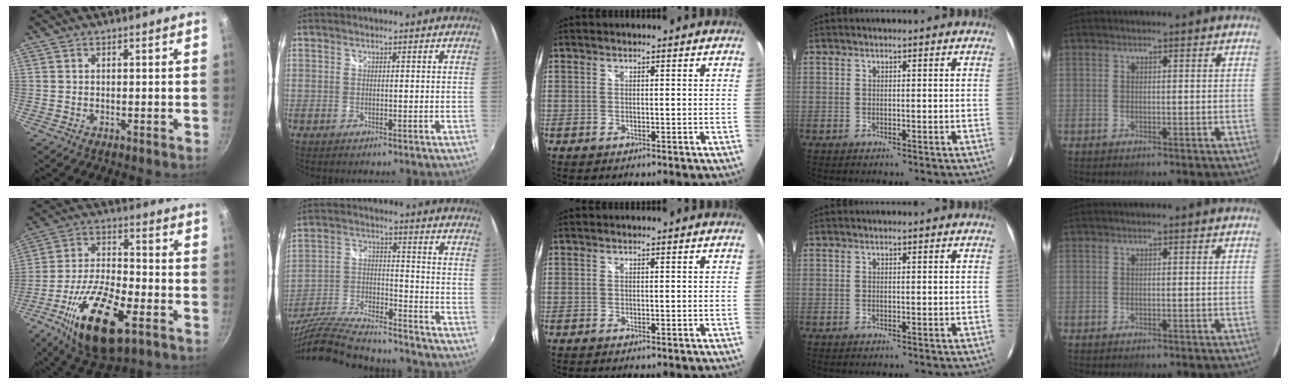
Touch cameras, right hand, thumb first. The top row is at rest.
{"thumb": {"total": 19.7, "force": [-8.8, 7.9, 15.7], "torque": [-0.279, 0.021, -0.156]}, "index": {"total": 21.7, "force": [-18.5, 4.5, 10.3], "torque": [-0.200, -0.036, -0.301]}}